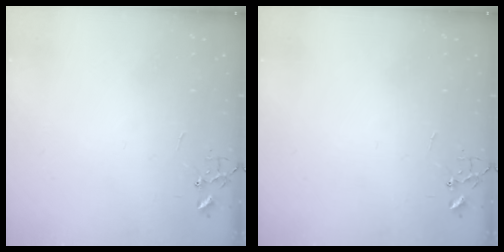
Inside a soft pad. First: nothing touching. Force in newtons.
{"total": 0.0}